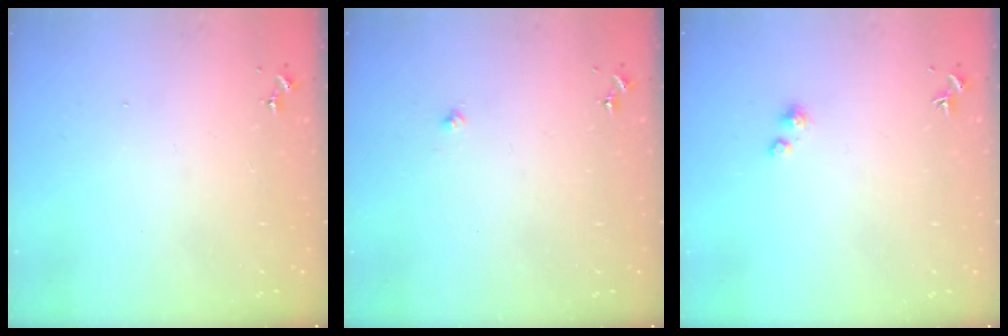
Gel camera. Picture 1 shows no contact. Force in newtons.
{"total": 2.1, "press": 2.1, "slide": 0.3}
{"total": 2.2, "press": 2.2, "slide": 0.2}